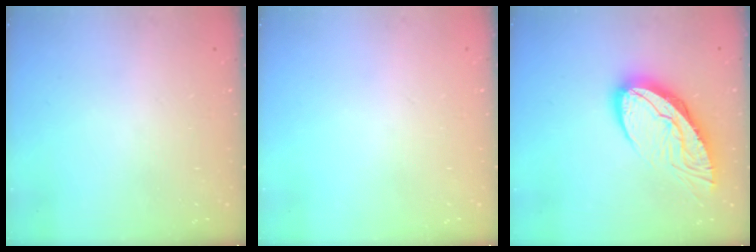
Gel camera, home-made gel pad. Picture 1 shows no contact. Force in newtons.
{"total": 0.0}
{"total": 16.0, "press": 16.0, "slide": 1.5}